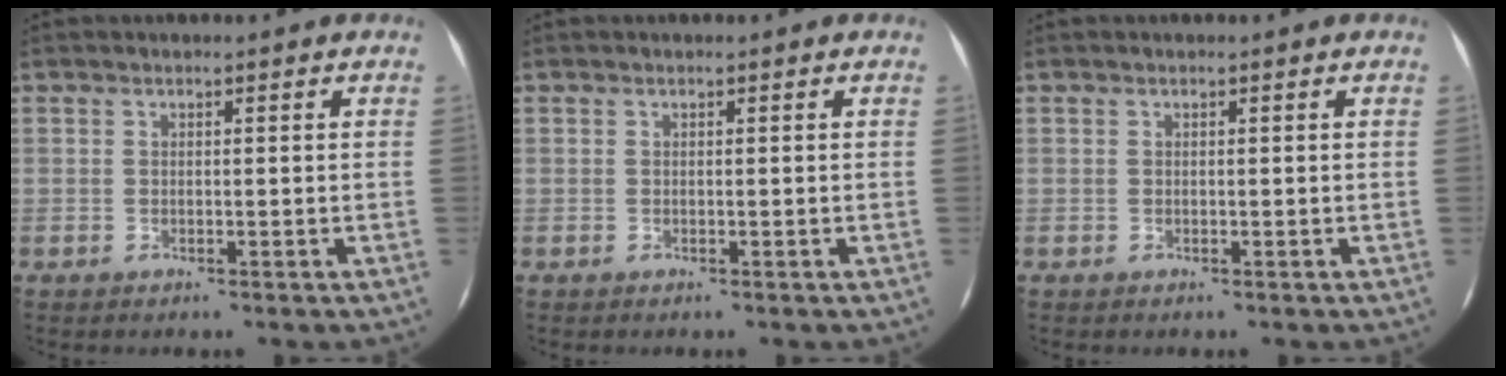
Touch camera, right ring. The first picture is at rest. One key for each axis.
{"total": 0.0}
{"total": 0.0}